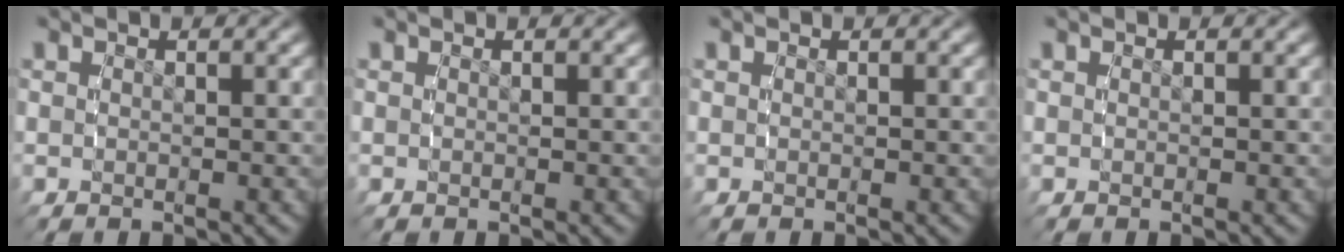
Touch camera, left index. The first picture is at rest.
{"total": 0.0}
{"total": 0.0}
{"total": 0.0}